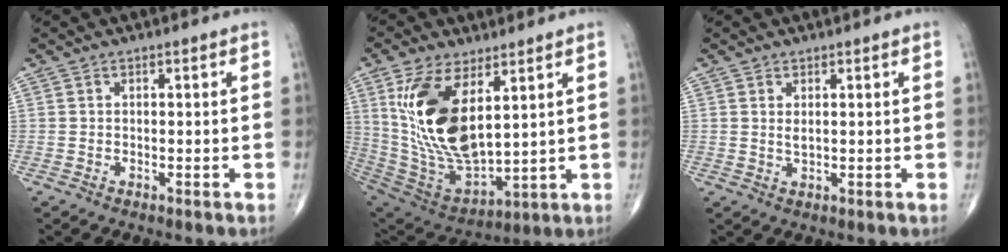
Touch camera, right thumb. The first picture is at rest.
{"total": 19.5, "force": [6.4, 9.2, 16.0], "torque": [-0.305, -0.030, 0.140]}
{"total": 1.4, "force": [0.5, 0.6, 1.2], "torque": [-0.022, -0.004, 0.012]}